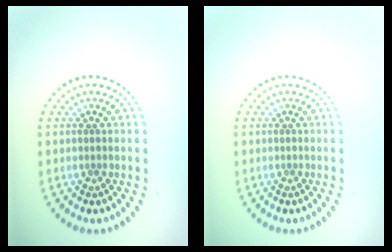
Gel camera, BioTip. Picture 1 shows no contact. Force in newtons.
{"total": 0.0}